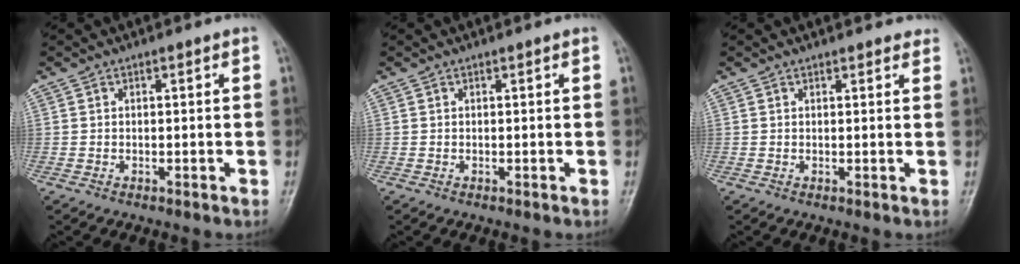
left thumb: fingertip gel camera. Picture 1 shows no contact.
{"total": 0.0}
{"total": 3.2, "force": [2.9, 1.1, 0.8], "torque": [0.011, -0.004, 0.025]}